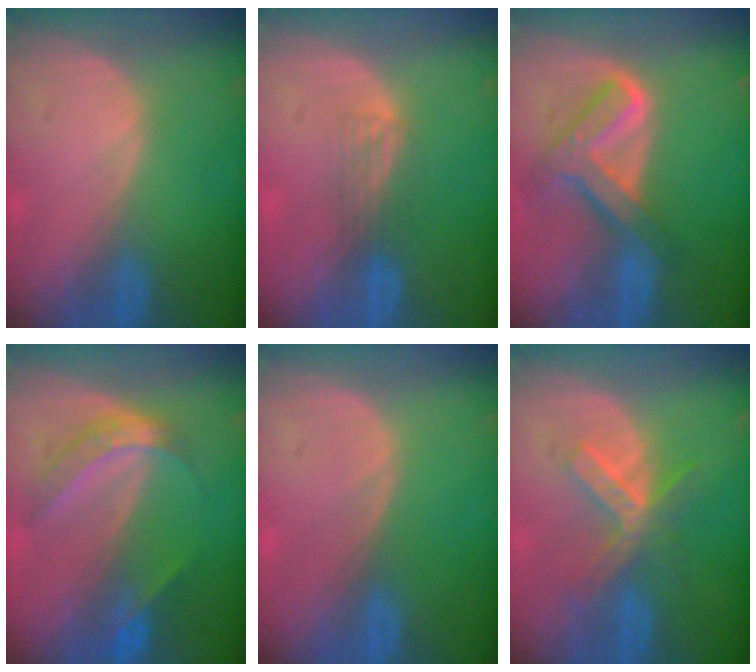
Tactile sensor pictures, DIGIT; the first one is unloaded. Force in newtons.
{"total": 2.5, "press": 2.2, "slide": 1.3}
{"total": 8.0, "press": 6.8, "slide": 4.3}
{"total": 6.1, "press": 5.1, "slide": 3.2}
{"total": 0.0}
{"total": 5.5, "press": 5.3, "slide": 1.3}